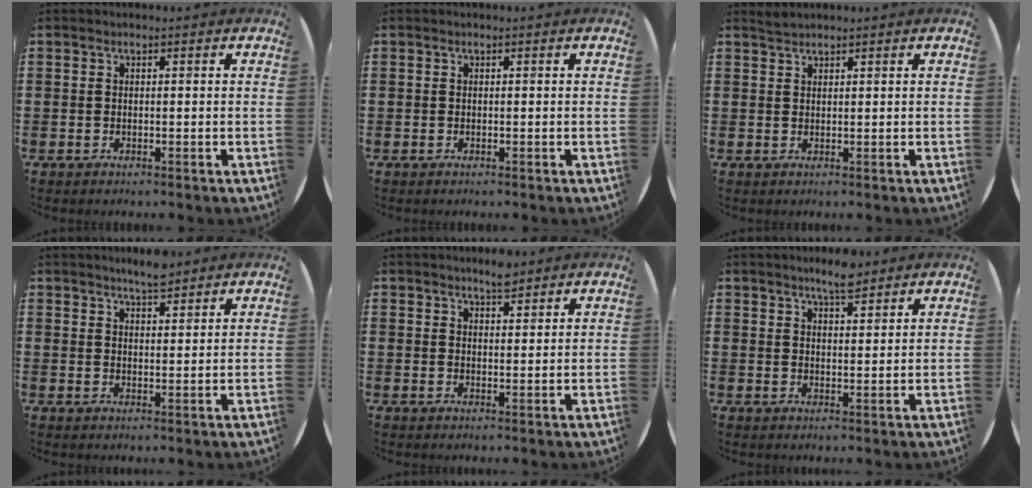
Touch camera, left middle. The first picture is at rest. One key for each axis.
{"total": 0.0}
{"total": 1.1, "fx": 1.1, "fy": 0.0, "fz": 0.0, "tx": -0.001, "ty": 0.001, "tz": 0.021}
{"total": 3.5, "fx": 3.4, "fy": 0.5, "fz": 0.8, "tx": -0.020, "ty": -0.006, "tz": 0.061}
{"total": 2.8, "fx": 2.7, "fy": 0.5, "fz": 0.8, "tx": -0.009, "ty": -0.005, "tz": 0.048}
{"total": 4.2, "fx": 3.8, "fy": 0.7, "fz": 1.6, "tx": -0.029, "ty": -0.010, "tz": 0.066}